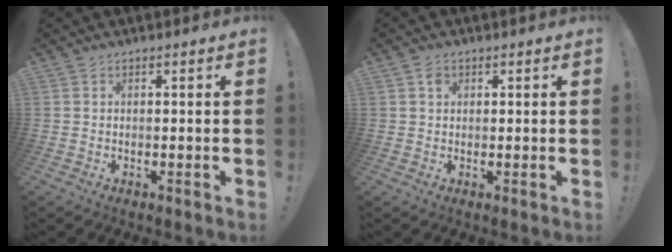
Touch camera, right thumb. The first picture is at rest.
{"total": 1.8, "force": [0.7, 1.5, 0.8], "torque": [-0.005, 0.000, 0.010]}